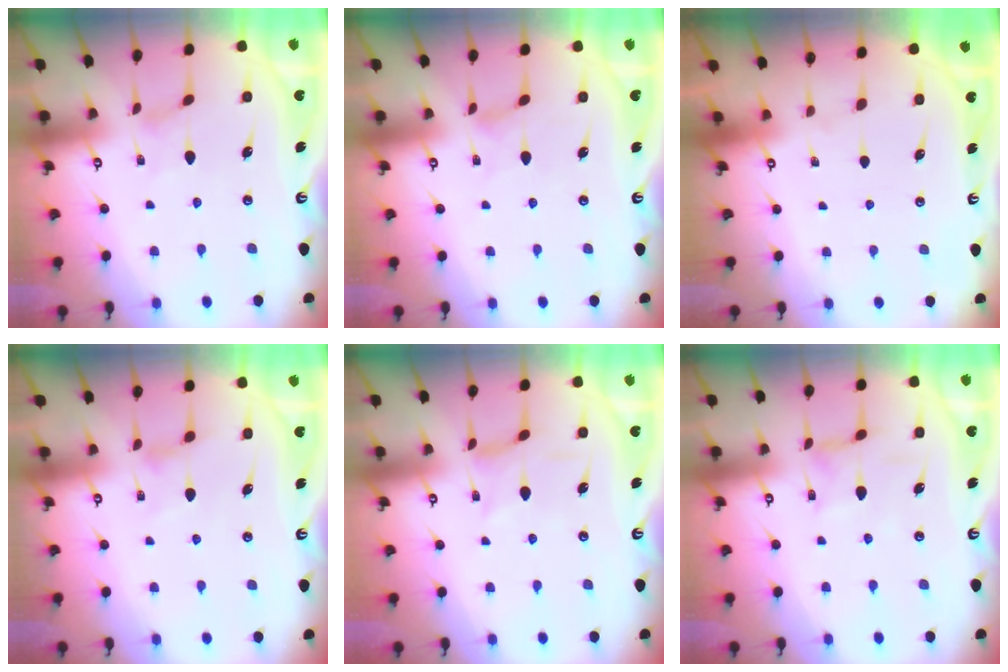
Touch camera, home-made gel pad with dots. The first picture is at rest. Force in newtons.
{"total": 0.0}
{"total": 0.0}
{"total": 2.6, "press": 2.5, "slide": 0.5}
{"total": 0.0}
{"total": 1.2, "press": 1.2, "slide": 0.2}